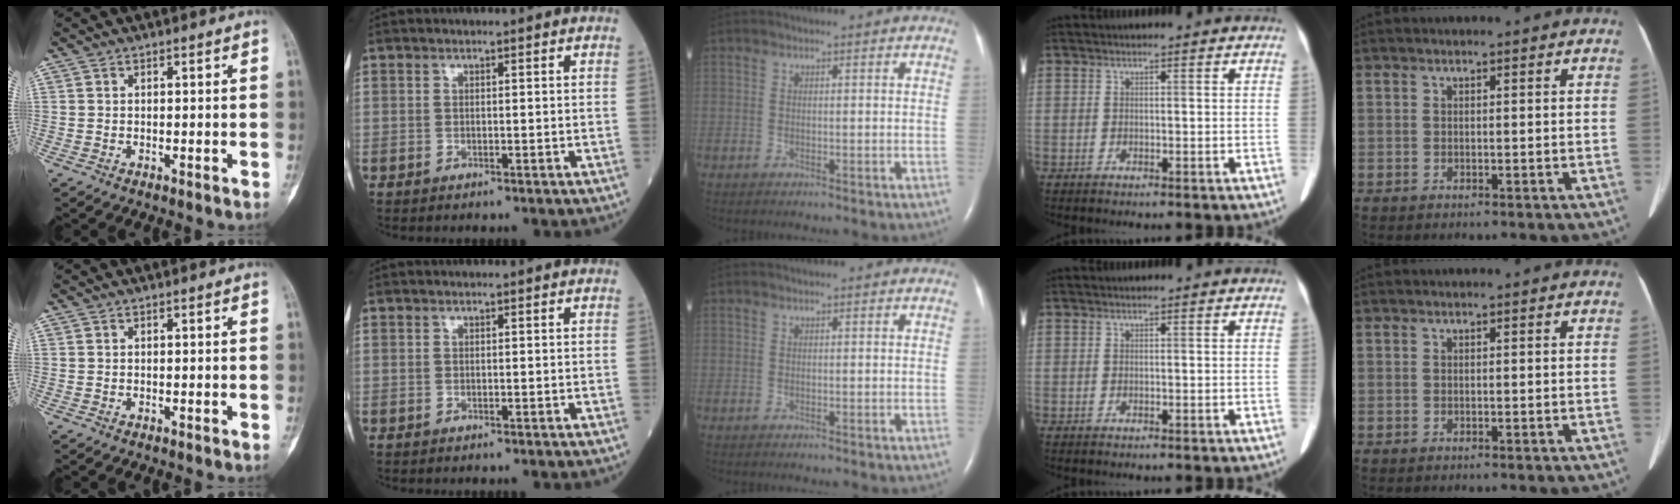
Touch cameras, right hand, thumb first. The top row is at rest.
{}